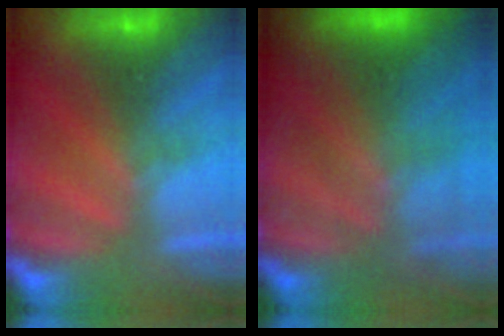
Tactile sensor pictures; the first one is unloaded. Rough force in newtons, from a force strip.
{"total": 7.7}